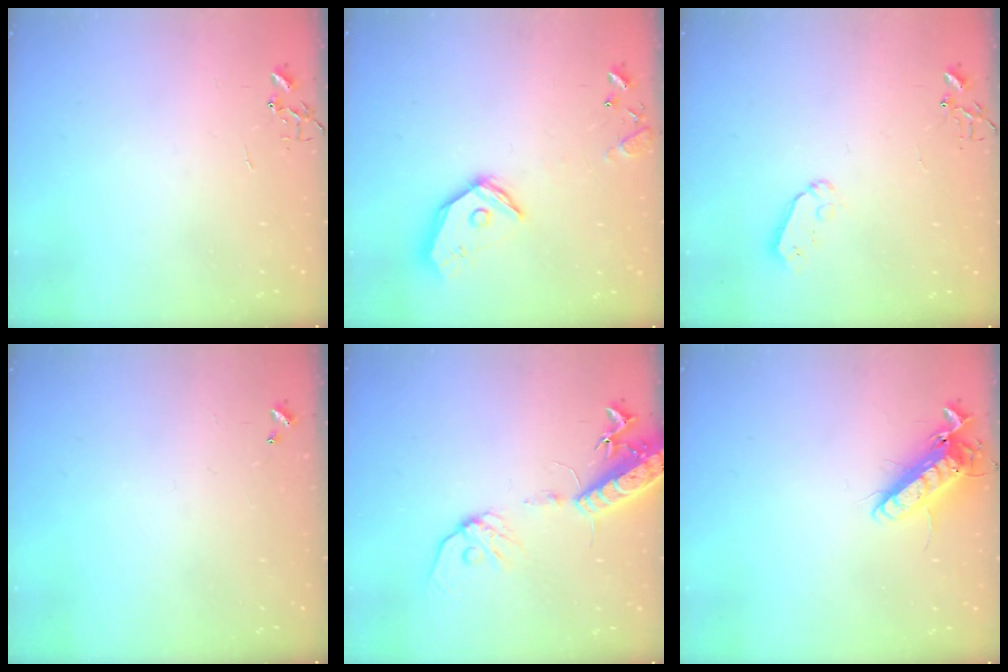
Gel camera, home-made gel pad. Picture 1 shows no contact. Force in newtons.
{"total": 15.5, "press": 15.3, "slide": 2.2}
{"total": 5.4, "press": 5.4, "slide": 0.0}
{"total": 0.0}
{"total": 15.2, "press": 14.8, "slide": 3.4}
{"total": 14.2, "press": 14.0, "slide": 2.5}